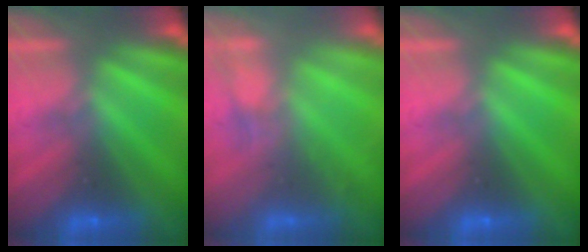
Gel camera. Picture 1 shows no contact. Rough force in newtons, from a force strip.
{"total": 2.8}
{"total": 0.0}